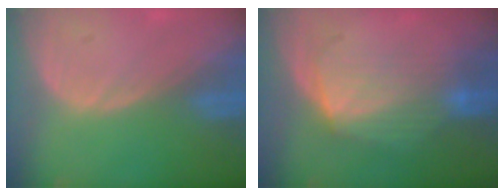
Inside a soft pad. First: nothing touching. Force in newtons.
{"total": 6.7, "press": 6.7, "slide": 0.7}